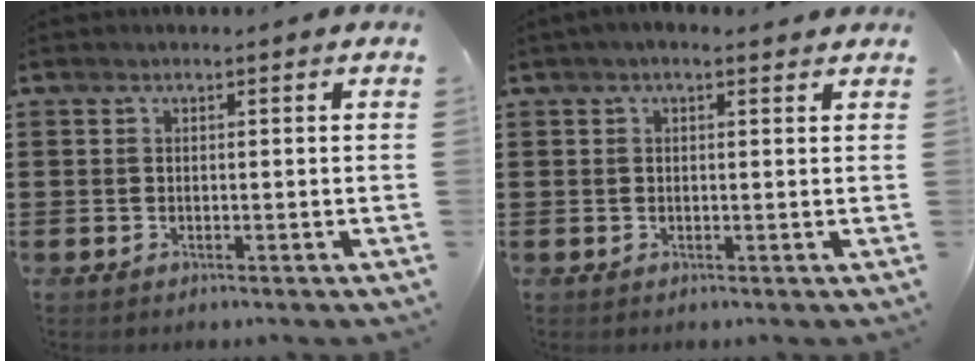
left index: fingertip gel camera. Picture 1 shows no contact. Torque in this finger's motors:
{"motor_torque": [0.77, -0.72, 0.30, 0.01]}